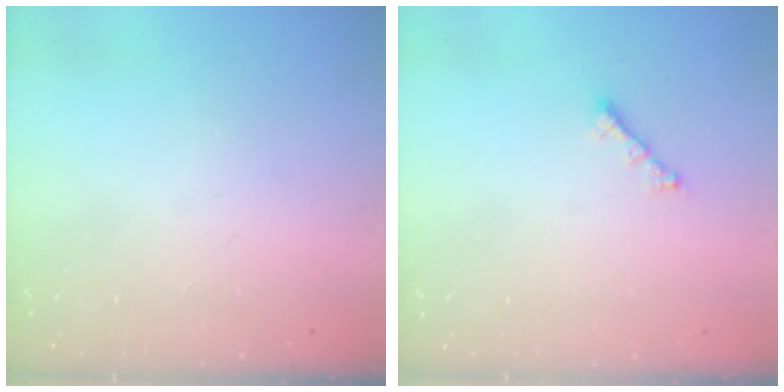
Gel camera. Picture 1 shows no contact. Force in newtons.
{"total": 1.5, "press": 1.4, "slide": 0.5}